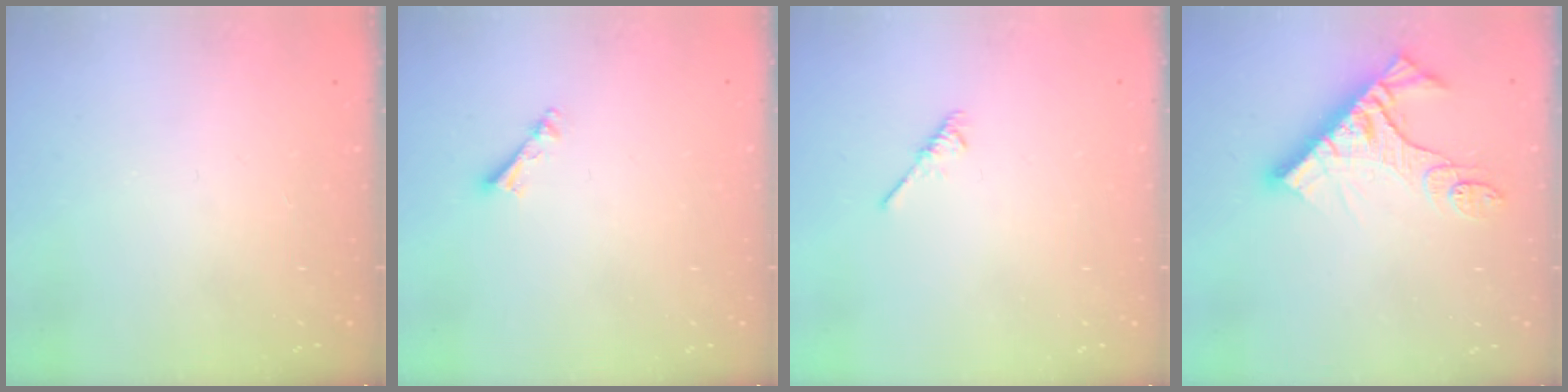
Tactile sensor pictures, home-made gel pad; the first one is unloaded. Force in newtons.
{"total": 3.3, "press": 3.3, "slide": 0.1}
{"total": 1.9, "press": 1.8, "slide": 0.5}
{"total": 12.8, "press": 12.7, "slide": 1.3}